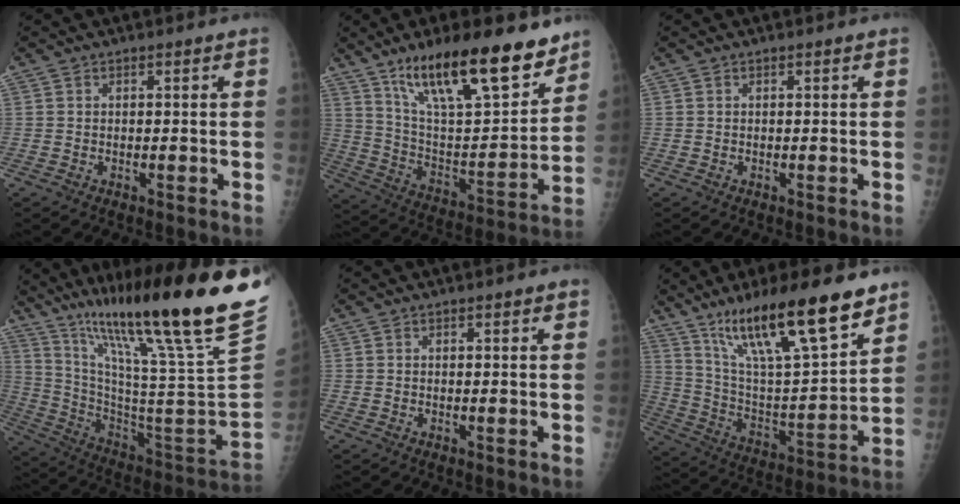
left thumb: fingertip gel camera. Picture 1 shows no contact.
{"total": 24.7, "force": [16.6, 7.4, 16.7], "torque": [-0.234, -0.062, 0.285]}
{"total": 0.0}
{"total": 34.8, "force": [23.1, 2.7, 25.8], "torque": [-0.365, -0.096, 0.369]}
{"total": 1.7, "force": [0.9, 0.4, 1.3], "torque": [-0.016, -0.001, 0.011]}
{"total": 23.8, "force": [15.5, 4.3, 17.5], "torque": [-0.284, -0.052, 0.275]}